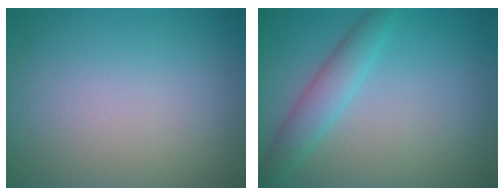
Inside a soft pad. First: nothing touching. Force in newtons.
{"total": 3.0, "press": 3.0, "slide": 0.1}